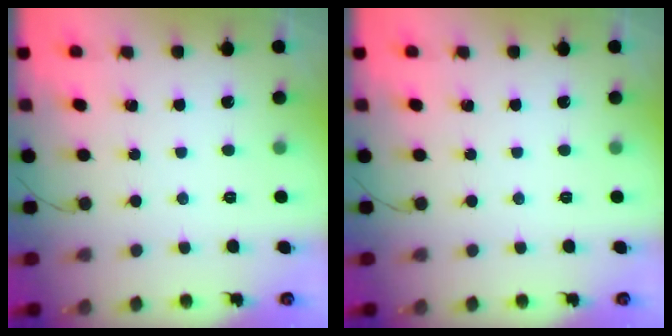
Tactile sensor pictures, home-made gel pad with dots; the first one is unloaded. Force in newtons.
{"total": 0.0}